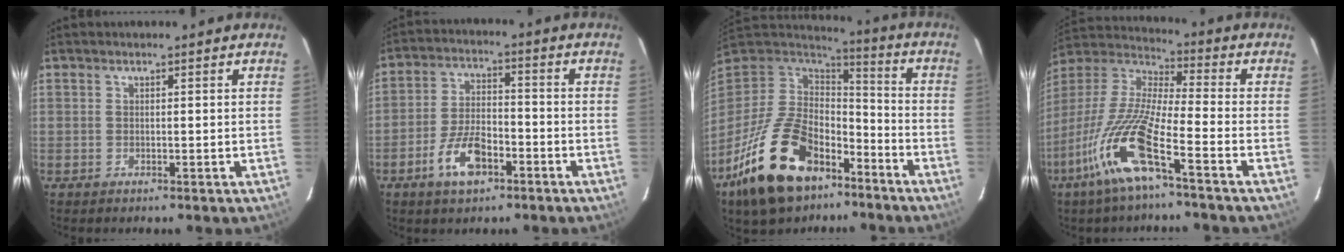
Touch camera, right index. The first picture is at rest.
{"total": 9.0, "force": [-5.0, 4.1, 6.4], "torque": [-0.136, 0.003, -0.085]}
{"total": 23.1, "force": [-13.4, 13.0, 13.6], "torque": [-0.287, -0.006, -0.217]}
{"total": 15.6, "force": [-8.3, 1.7, 13.1], "torque": [-0.271, -0.022, -0.169]}